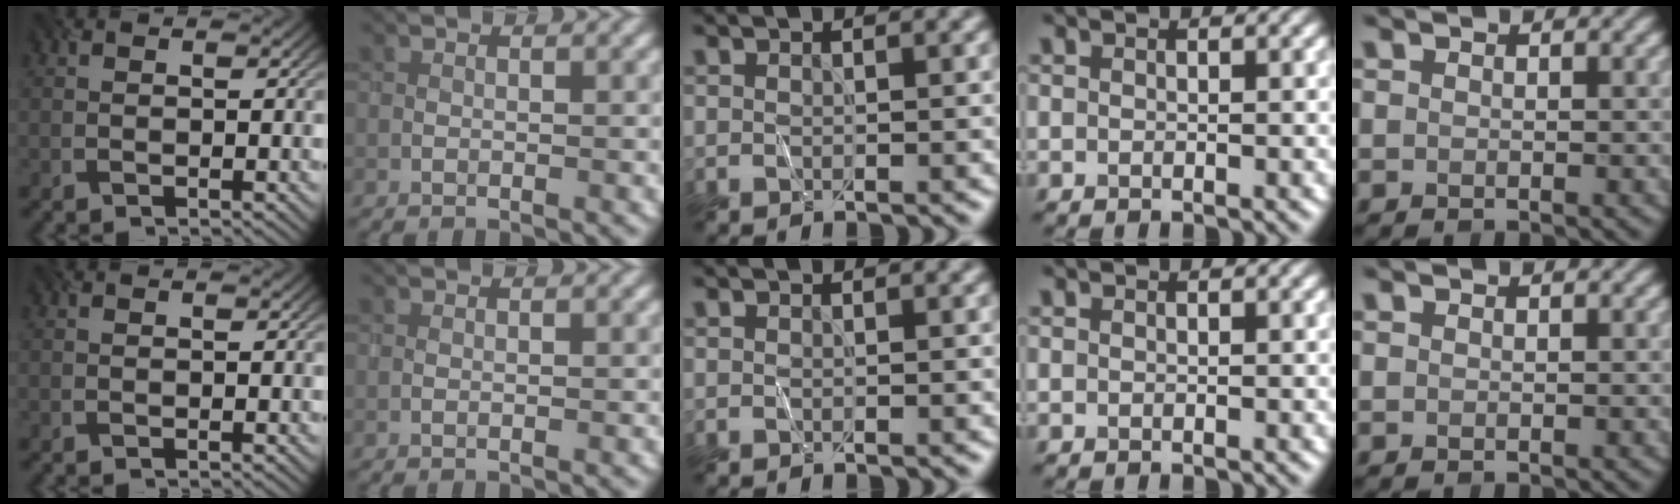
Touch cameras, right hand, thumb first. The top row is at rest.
{}